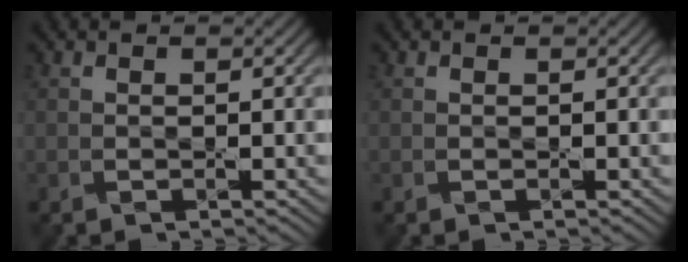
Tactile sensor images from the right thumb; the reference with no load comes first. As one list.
[{"total": 0.0}]